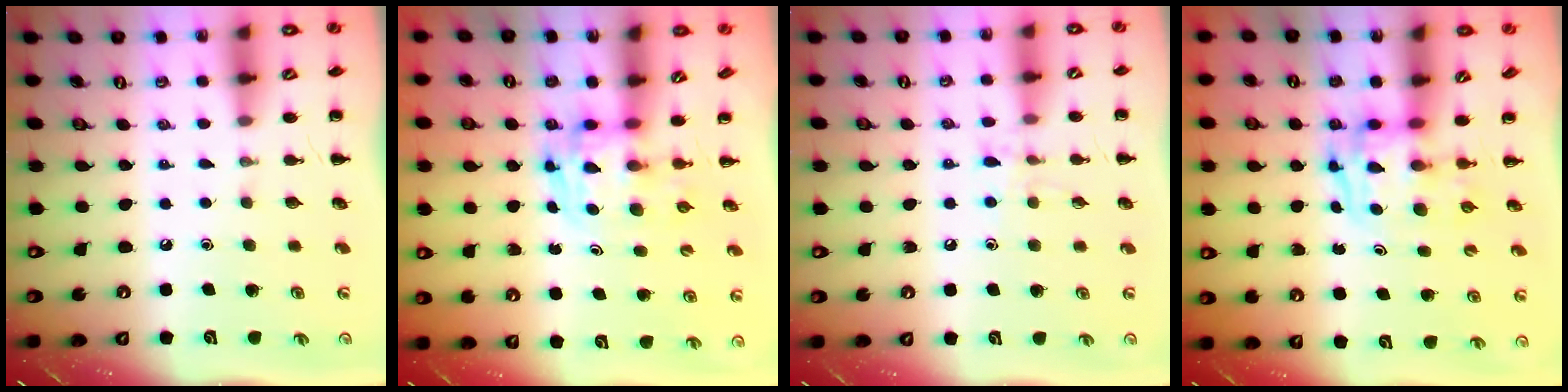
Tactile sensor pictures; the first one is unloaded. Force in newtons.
{"total": 3.6, "press": 3.6, "slide": 0.6}
{"total": 7.2, "press": 6.9, "slide": 2.0}
{"total": 3.4, "press": 3.4, "slide": 0.6}